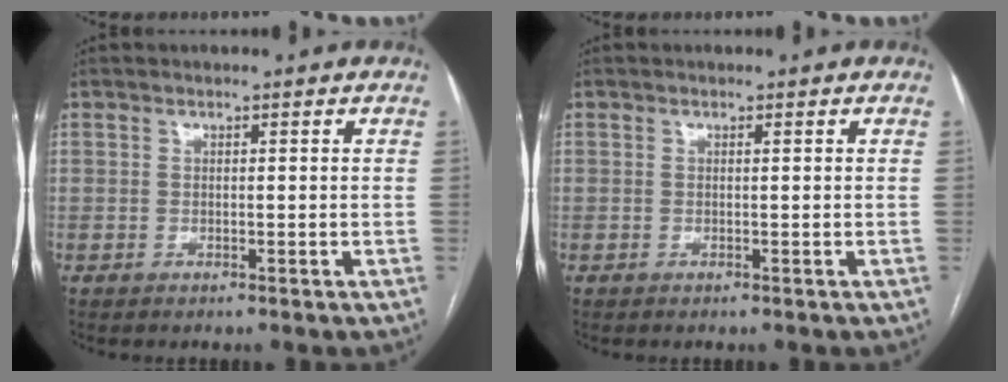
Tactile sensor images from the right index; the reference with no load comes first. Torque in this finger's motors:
{"motor_torque": [-0.03, 0.13, -0.07, 0.00]}